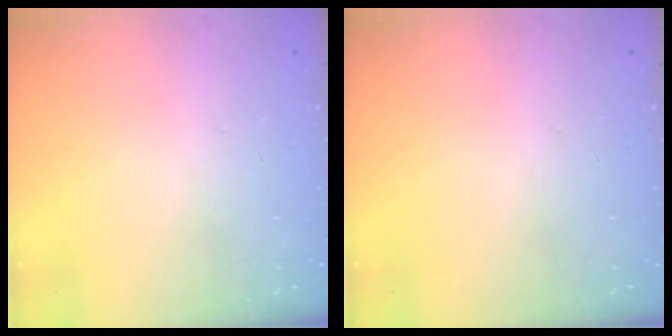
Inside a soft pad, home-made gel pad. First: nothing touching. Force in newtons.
{"total": 0.0}